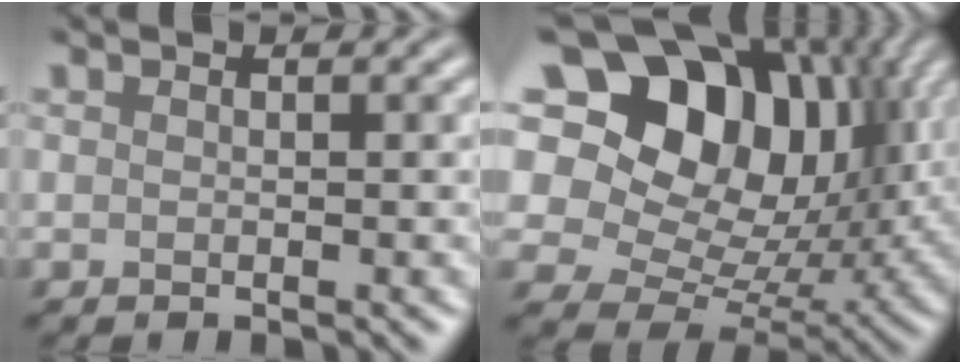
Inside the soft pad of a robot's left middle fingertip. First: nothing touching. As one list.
[{"total": 17.8, "force": [8.1, 12.2, 10.2], "torque": [-0.210, 0.075, 0.142]}]